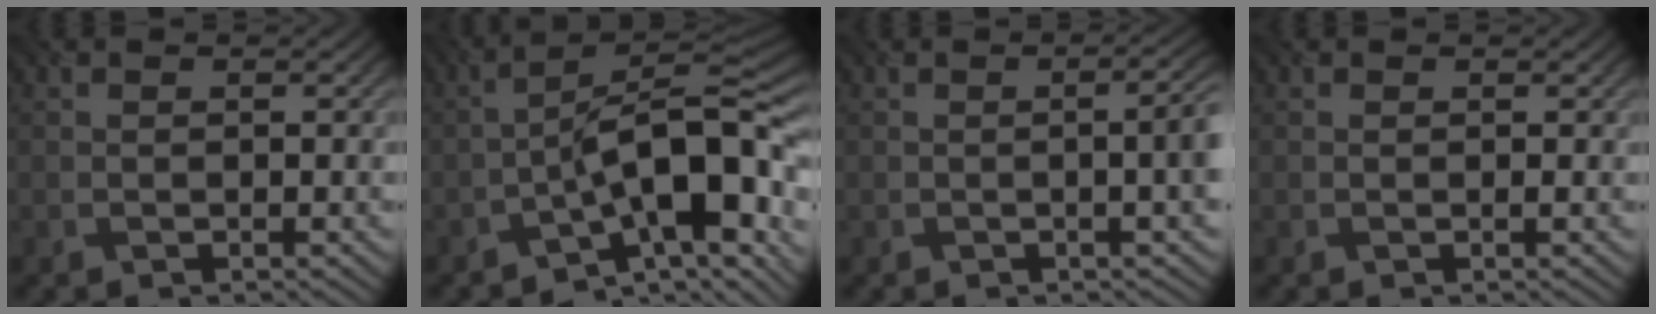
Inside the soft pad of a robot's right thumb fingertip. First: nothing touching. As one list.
[{"total": 13.5, "force": [-5.7, 4.6, 11.4], "torque": [-0.165, 0.009, -0.101]}, {"total": 5.2, "force": [-0.4, 1.7, 4.9], "torque": [-0.059, 0.003, -0.003]}, {"total": 0.0}]